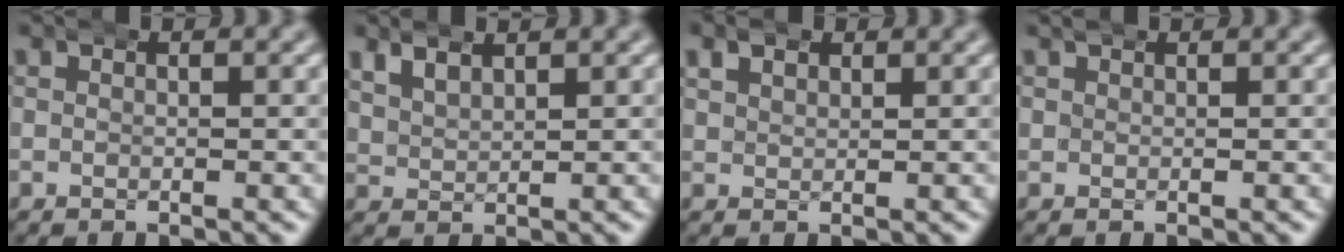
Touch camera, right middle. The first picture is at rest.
{"total": 3.1, "force": [1.5, 2.3, 1.3], "torque": [-0.040, -0.001, 0.030]}
{"total": 1.8, "force": [1.0, 1.2, 0.7], "torque": [-0.014, 0.000, 0.022]}
{"total": 0.7, "force": [0.6, 0.4, 0.2], "torque": [-0.005, 0.001, 0.011]}